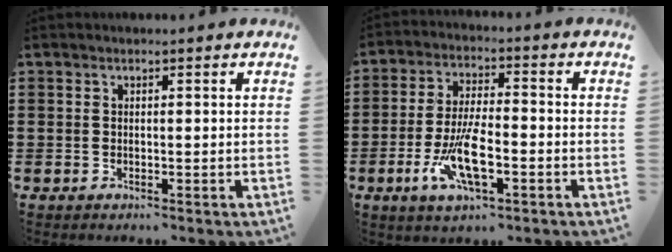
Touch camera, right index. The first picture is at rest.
{"total": 9.4, "force": [-3.2, 3.0, 8.3], "torque": [-0.177, -0.015, -0.059]}